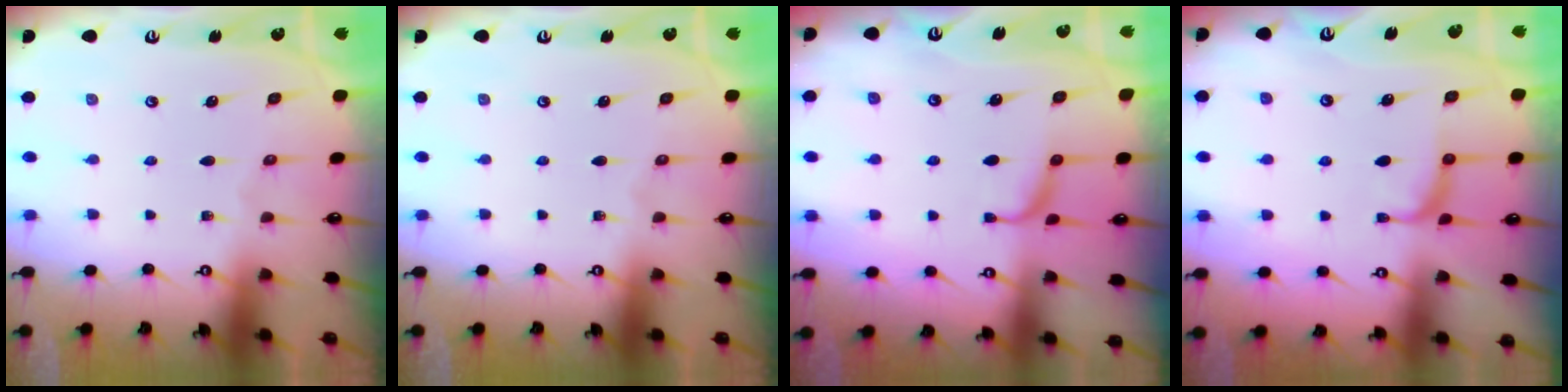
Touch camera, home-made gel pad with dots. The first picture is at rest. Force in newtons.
{"total": 0.0}
{"total": 1.7, "press": 1.6, "slide": 0.5}
{"total": 1.0, "press": 0.9, "slide": 0.4}